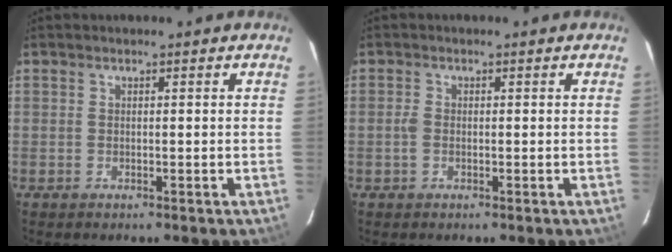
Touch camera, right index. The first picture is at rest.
{"total": 1.4, "force": [-0.4, 0.9, 1.0], "torque": [-0.023, 0.003, -0.009]}